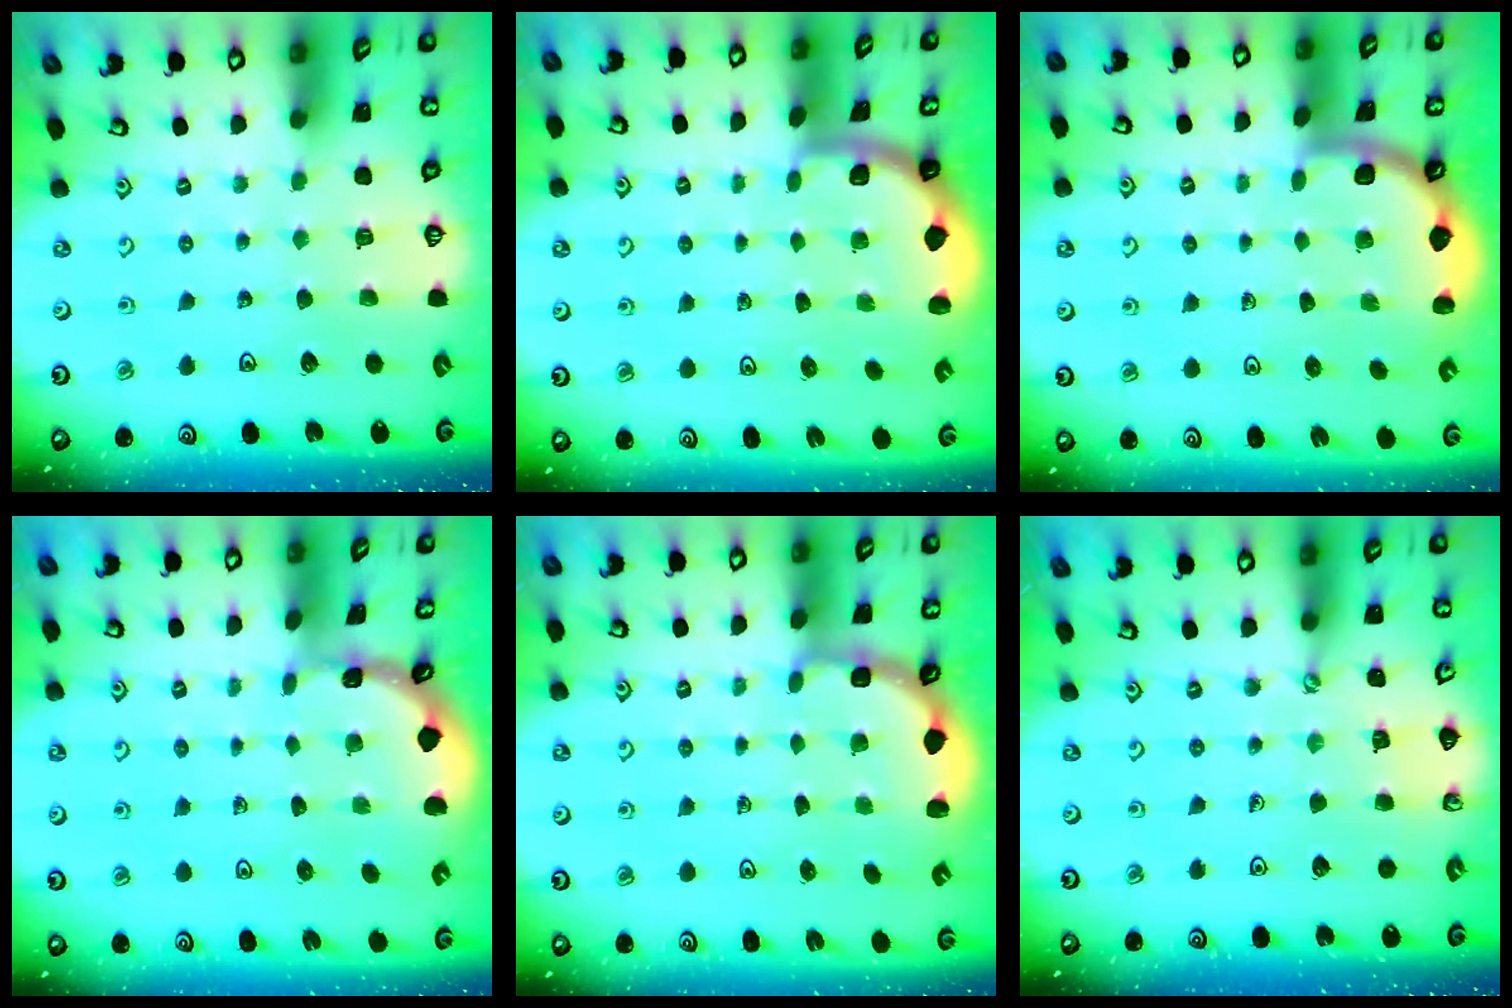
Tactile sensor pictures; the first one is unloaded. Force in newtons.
{"total": 1.4, "press": 1.4, "slide": 0.1}
{"total": 1.7, "press": 1.7, "slide": 0.0}
{"total": 0.8, "press": 0.8, "slide": 0.1}
{"total": 2.9, "press": 2.5, "slide": 1.4}
{"total": 2.7, "press": 2.7, "slide": 0.4}